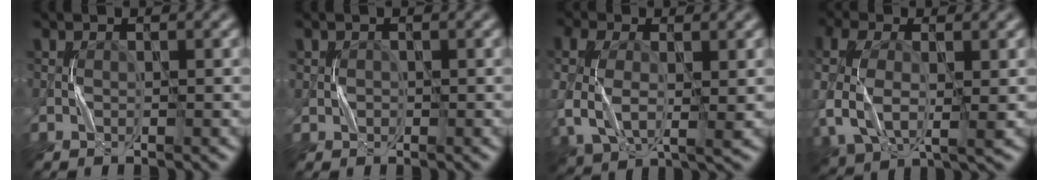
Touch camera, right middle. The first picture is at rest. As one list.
[{"total": 0.6, "force": [0.1, 0.5, -0.2], "torque": [0.009, 0.001, 0.000]}, {"total": 6.4, "force": [0.1, 4.3, 4.8], "torque": [-0.125, -0.005, 0.002]}, {"total": 7.1, "force": [-0.4, 4.6, 5.4], "torque": [-0.139, -0.007, -0.011]}]